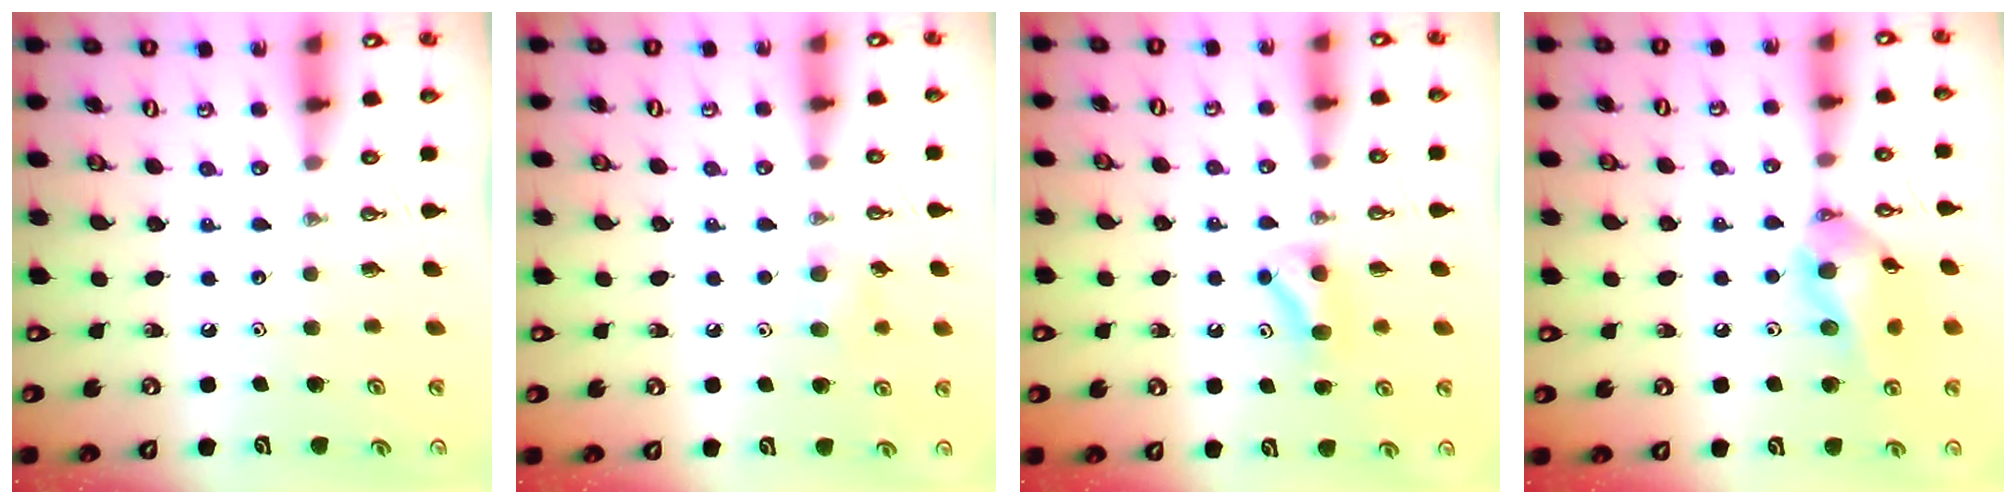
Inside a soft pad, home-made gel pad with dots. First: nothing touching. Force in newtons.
{"total": 6.8, "press": 6.6, "slide": 1.6}
{"total": 5.0, "press": 4.8, "slide": 1.4}
{"total": 13.6, "press": 13.5, "slide": 2.3}